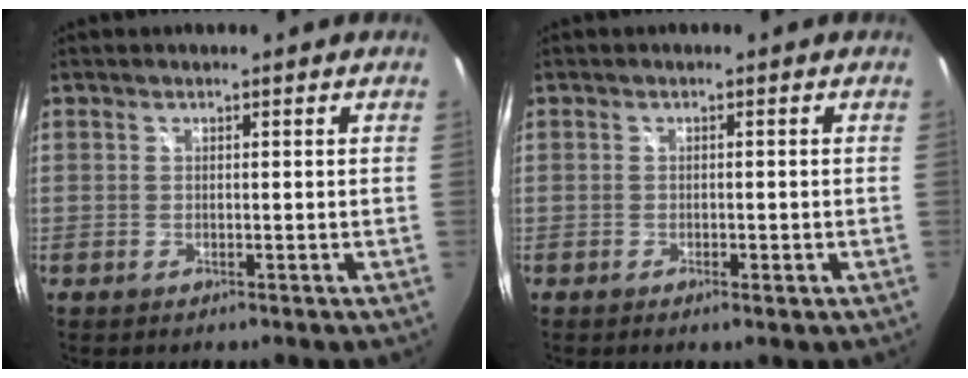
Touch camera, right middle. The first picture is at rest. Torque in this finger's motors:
{"motor_torque": [-0.11, 0.00, -0.03, -0.01]}